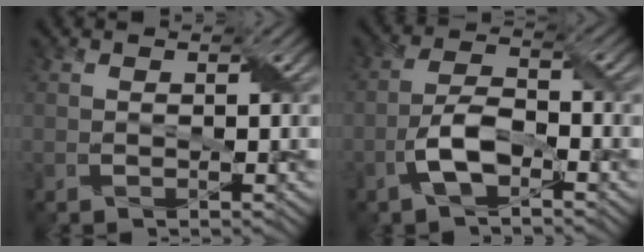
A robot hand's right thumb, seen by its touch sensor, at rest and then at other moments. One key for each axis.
{"total": 5.4, "fx": -2.7, "fy": 2.2, "fz": 4.2, "tx": -0.088, "ty": 0.010, "tz": -0.060}